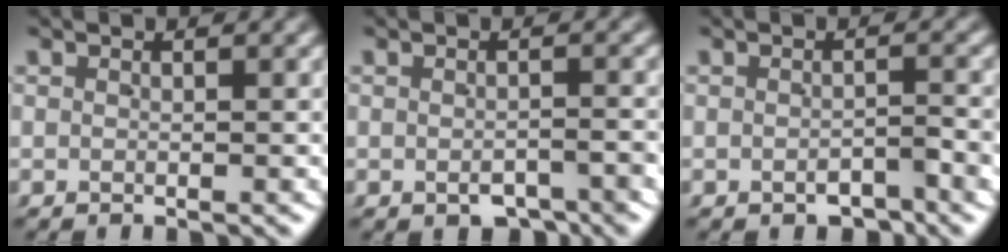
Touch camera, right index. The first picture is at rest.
{"total": 2.7, "force": [-2.0, 1.2, 1.4], "torque": [-0.018, -0.005, -0.030]}
{"total": 2.0, "force": [-1.6, 0.8, 1.0], "torque": [-0.010, 0.002, -0.026]}